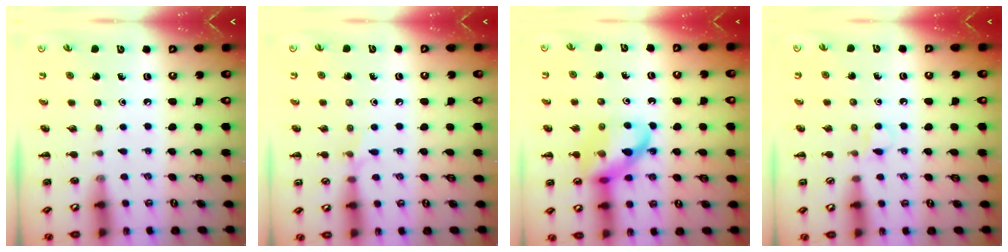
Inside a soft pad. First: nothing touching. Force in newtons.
{"total": 4.8, "press": 4.5, "slide": 1.6}
{"total": 13.9, "press": 13.7, "slide": 2.3}
{"total": 3.2, "press": 3.0, "slide": 1.1}